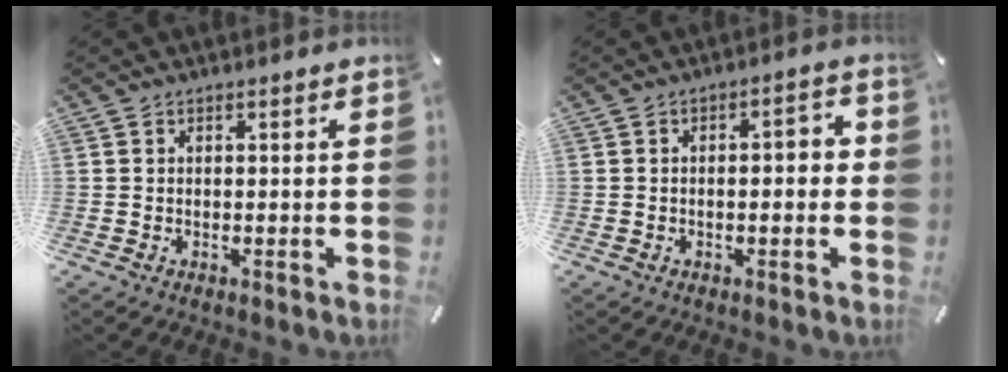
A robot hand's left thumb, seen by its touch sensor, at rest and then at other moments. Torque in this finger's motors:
{"motor_torque": [-0.05, 0.14, -0.12, -0.10, 0.11]}